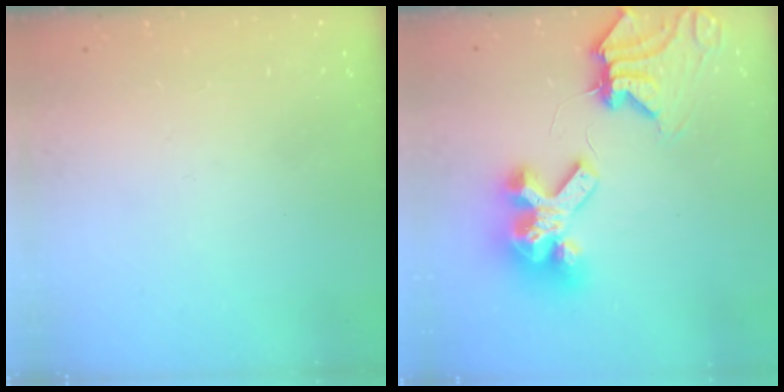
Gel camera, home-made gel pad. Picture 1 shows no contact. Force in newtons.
{"total": 15.2, "press": 15.1, "slide": 2.0}